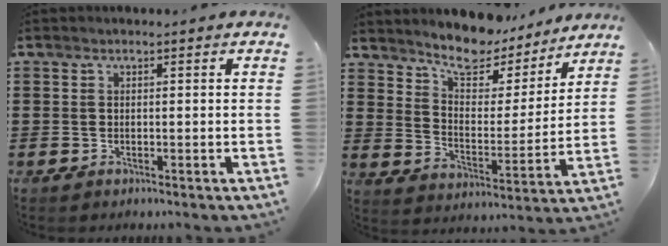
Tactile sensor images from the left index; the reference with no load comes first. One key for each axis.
{"total": 8.0, "fx": 7.5, "fy": 2.2, "fz": 1.6, "tx": -0.056, "ty": -0.056, "tz": 0.130}